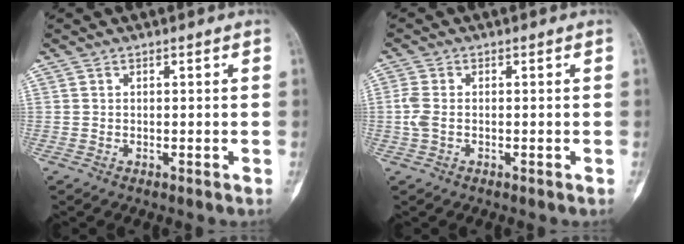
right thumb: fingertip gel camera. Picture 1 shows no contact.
{"total": 3.0, "force": [-0.3, 1.7, 2.4], "torque": [-0.075, 0.003, -0.008]}